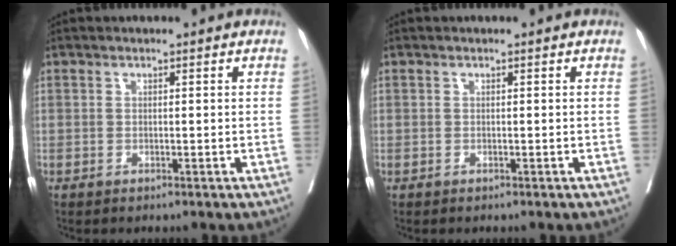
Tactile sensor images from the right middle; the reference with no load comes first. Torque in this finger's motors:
{"motor_torque": [0.68, -0.68, -0.13, -0.11]}